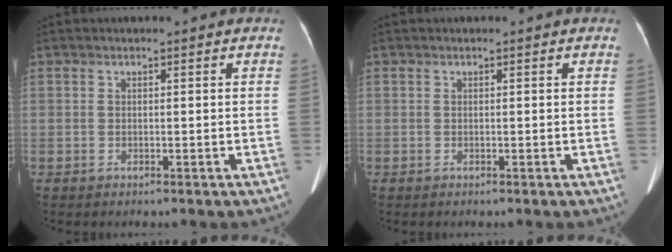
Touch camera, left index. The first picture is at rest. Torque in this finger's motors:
{"motor_torque": [0.00, 0.00, 0.00, 0.00]}